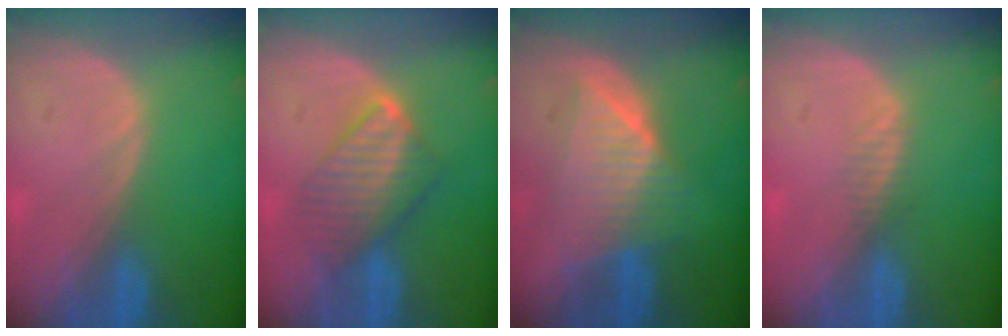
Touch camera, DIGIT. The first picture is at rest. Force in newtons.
{"total": 6.5, "press": 6.4, "slide": 0.9}
{"total": 6.9, "press": 6.9, "slide": 0.2}
{"total": 1.3, "press": 1.1, "slide": 0.7}